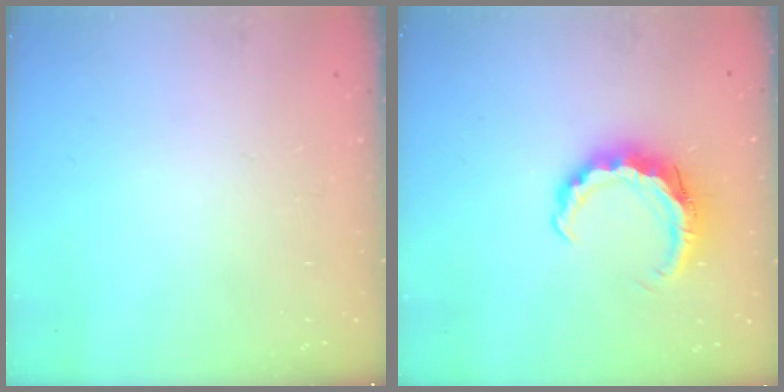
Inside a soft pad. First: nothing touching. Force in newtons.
{"total": 9.0, "press": 8.9, "slide": 1.2}